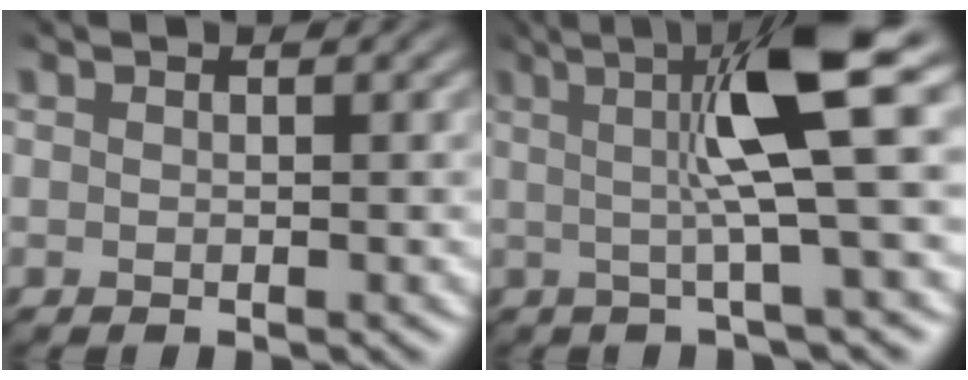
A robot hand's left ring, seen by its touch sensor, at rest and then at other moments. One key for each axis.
{"total": 6.0, "fx": 0.8, "fy": 0.4, "fz": 6.0, "tx": -0.107, "ty": 0.000, "tz": 0.014}